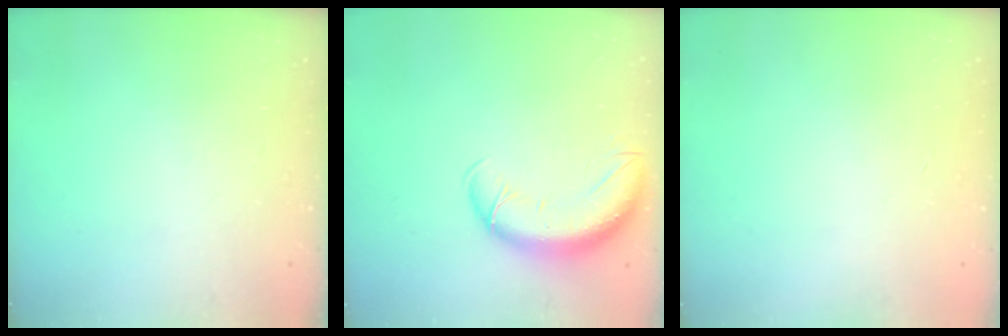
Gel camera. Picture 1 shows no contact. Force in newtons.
{"total": 11.9, "press": 11.5, "slide": 2.8}
{"total": 0.0}